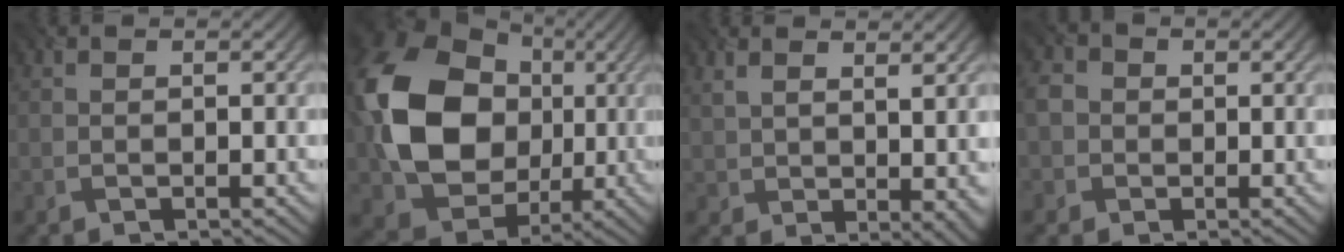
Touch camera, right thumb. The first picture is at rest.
{"total": 18.2, "force": [1.2, 14.4, 11.1], "torque": [-0.247, -0.015, 0.022]}
{"total": 5.9, "force": [2.4, 2.3, 4.9], "torque": [-0.083, -0.002, 0.059]}
{"total": 4.0, "force": [0.0, 3.8, 1.4], "torque": [-0.045, 0.007, -0.017]}